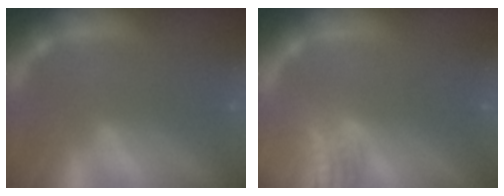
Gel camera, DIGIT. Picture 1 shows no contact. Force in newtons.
{"total": 7.0}